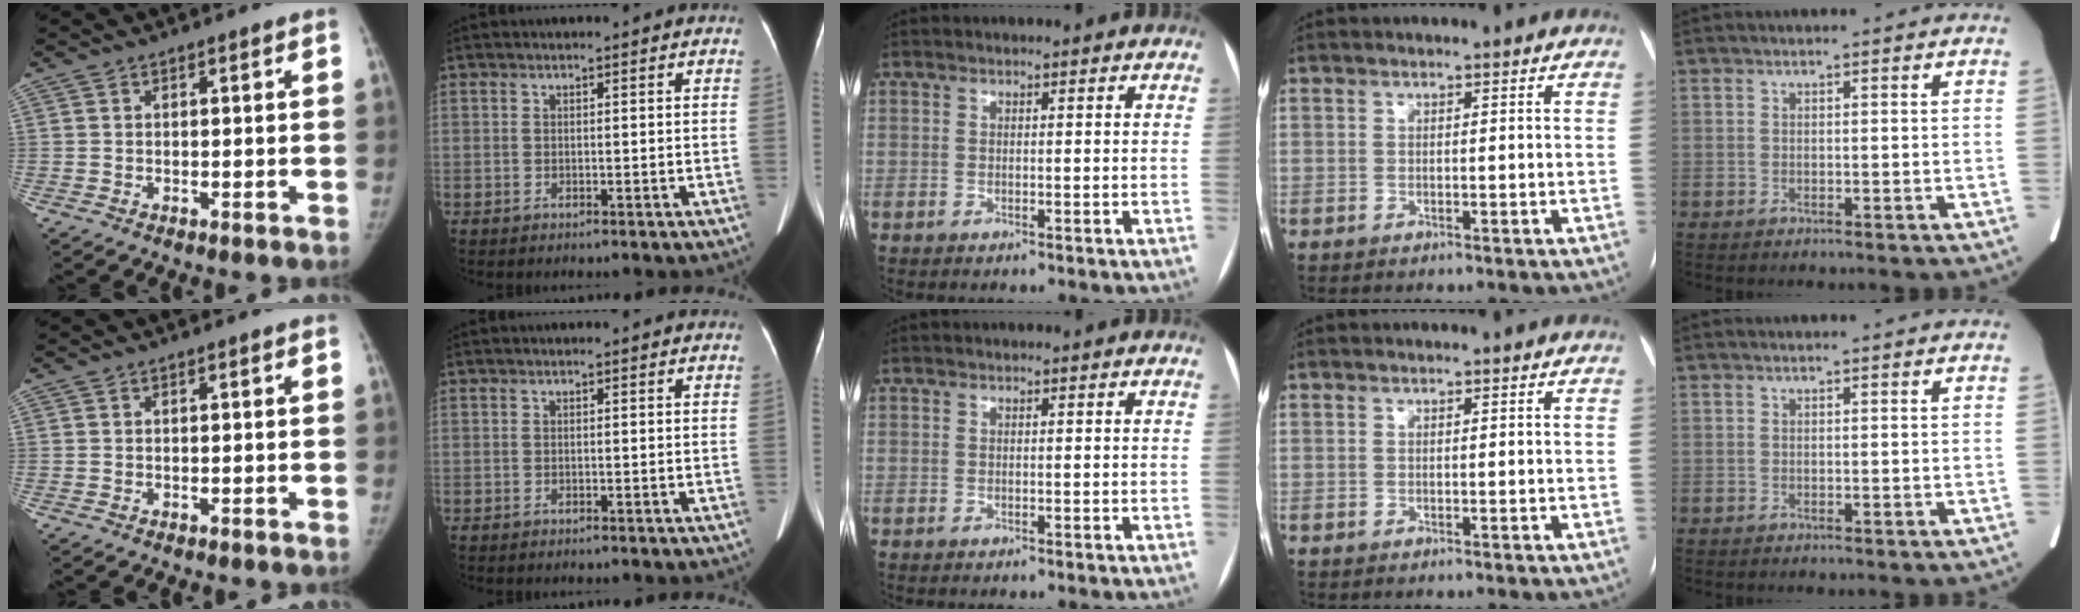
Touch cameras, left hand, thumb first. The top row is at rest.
{}